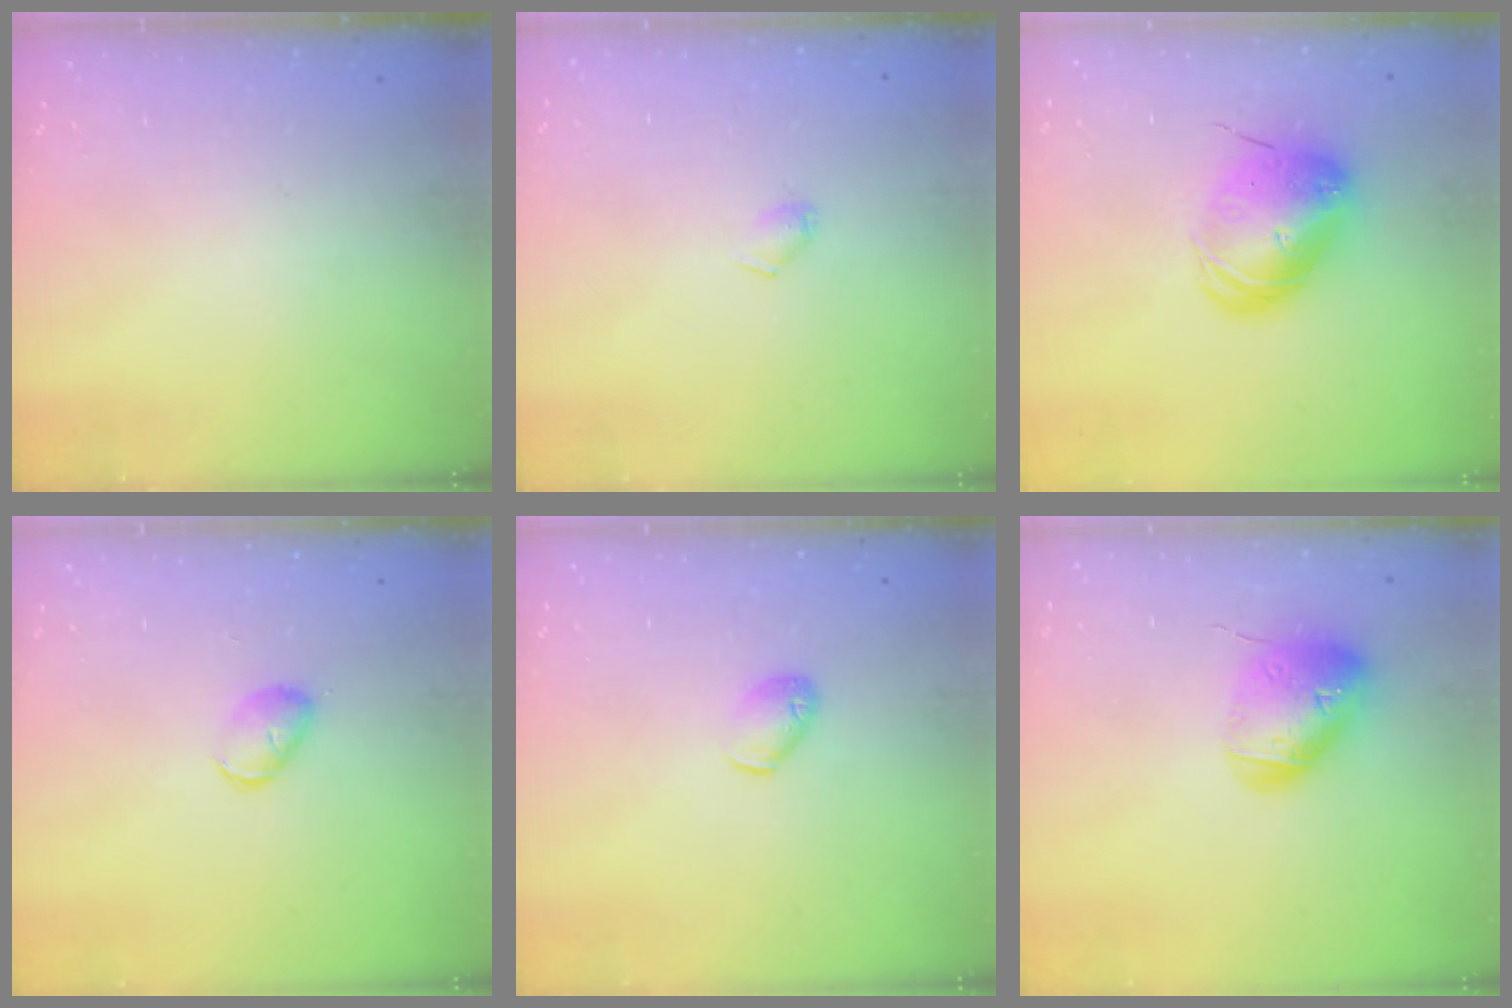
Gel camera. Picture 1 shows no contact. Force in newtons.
{"total": 4.2, "press": 4.1, "slide": 0.8}
{"total": 10.8, "press": 10.6, "slide": 2.1}
{"total": 5.8, "press": 5.7, "slide": 0.7}
{"total": 5.8, "press": 5.6, "slide": 1.2}
{"total": 15.3, "press": 15.1, "slide": 2.4}